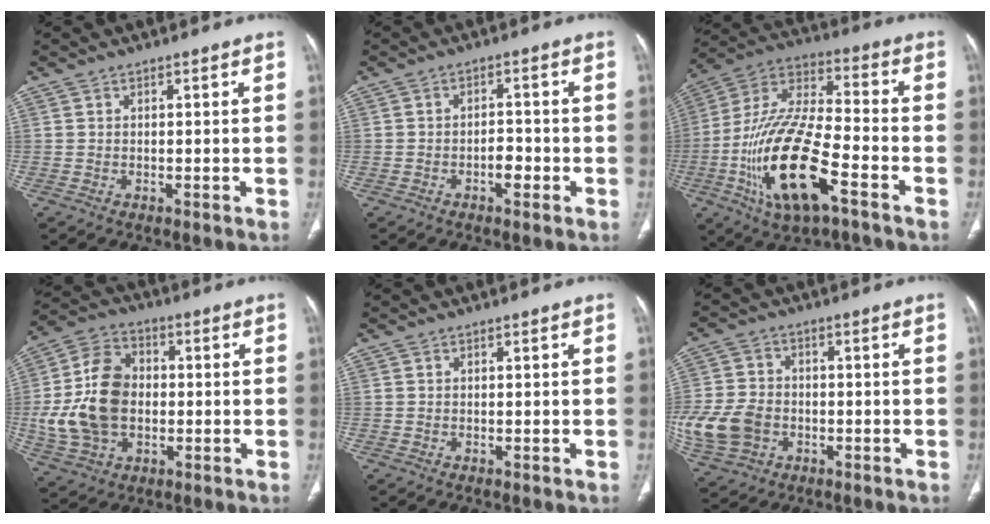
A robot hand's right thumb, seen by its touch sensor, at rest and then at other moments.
{"total": 3.3, "force": [-1.4, 1.7, 2.5], "torque": [-0.028, 0.011, -0.023]}
{"total": 22.1, "force": [-8.2, 8.1, 18.9], "torque": [-0.381, 0.032, -0.145]}
{"total": 16.5, "force": [-0.9, 11.8, 11.5], "torque": [-0.212, 0.019, -0.010]}
{"total": 0.0}
{"total": 12.4, "force": [-2.8, 9.7, 7.2], "torque": [-0.153, 0.009, -0.047]}